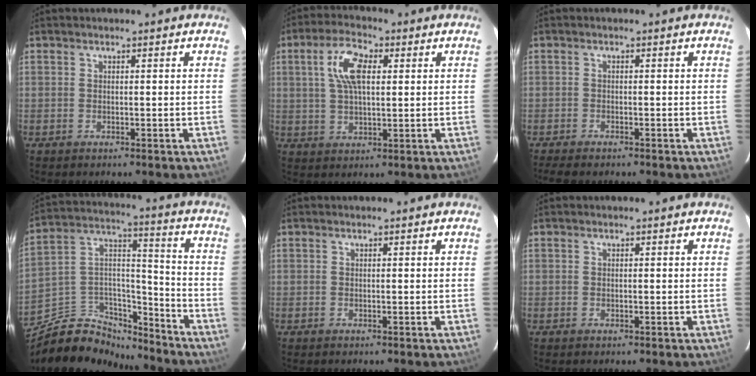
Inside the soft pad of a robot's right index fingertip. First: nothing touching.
{"total": 8.5, "force": [2.4, 3.9, 7.2], "torque": [-0.137, 0.017, 0.044]}
{"total": 4.1, "force": [-3.5, 0.9, 1.9], "torque": [-0.048, -0.016, -0.061]}
{"total": 14.6, "force": [-11.4, 7.9, 4.7], "torque": [-0.100, 0.072, -0.181]}
{"total": 0.0}
{"total": 0.0}